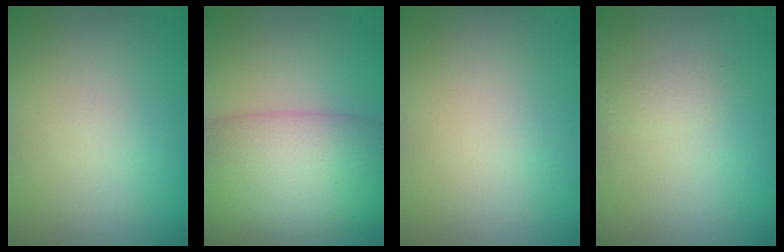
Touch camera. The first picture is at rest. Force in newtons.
{"total": 10.5, "press": 10.5, "slide": 0.4}
{"total": 0.0}
{"total": 1.1, "press": 1.1, "slide": 0.0}